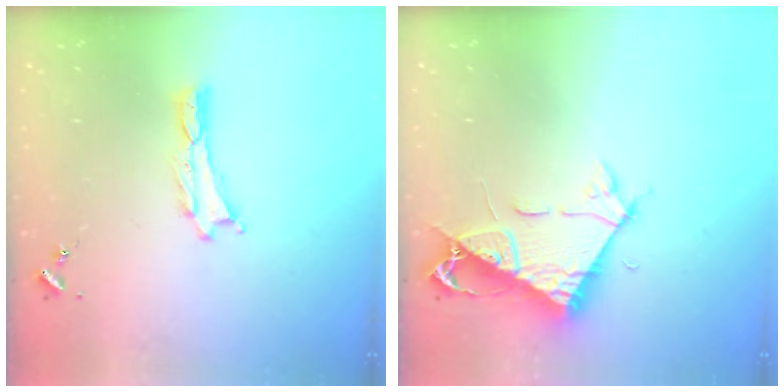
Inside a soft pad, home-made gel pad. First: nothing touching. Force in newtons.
{"total": 7.0, "press": 7.0, "slide": 0.8}